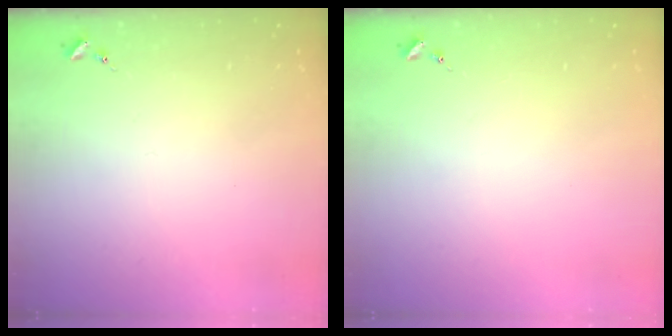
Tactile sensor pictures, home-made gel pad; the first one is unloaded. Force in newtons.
{"total": 0.0}